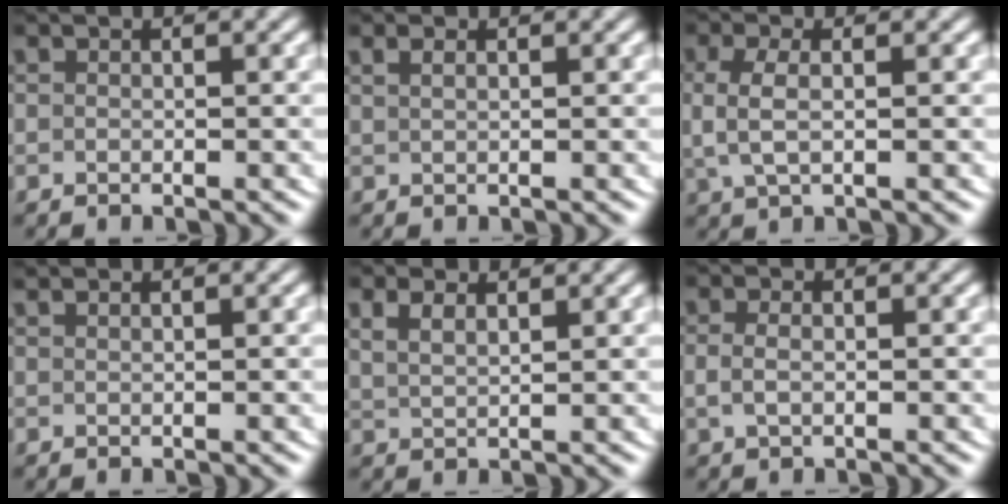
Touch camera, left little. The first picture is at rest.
{"total": 0.8, "force": [0.5, -0.1, 0.6], "torque": [-0.008, -0.001, 0.014]}
{"total": 3.1, "force": [0.4, 1.5, 2.7], "torque": [-0.065, -0.004, 0.013]}
{"total": 0.9, "force": [0.8, -0.4, 0.2], "torque": [0.000, 0.000, 0.018]}
{"total": 2.1, "force": [1.7, 0.6, 1.1], "torque": [-0.023, -0.006, 0.039]}
{"total": 1.4, "force": [-0.2, 0.7, 1.2], "torque": [-0.030, -0.008, 0.003]}